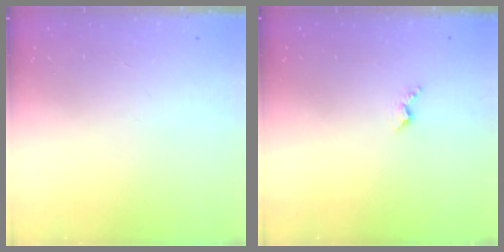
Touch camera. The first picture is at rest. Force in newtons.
{"total": 2.7, "press": 2.6, "slide": 0.5}